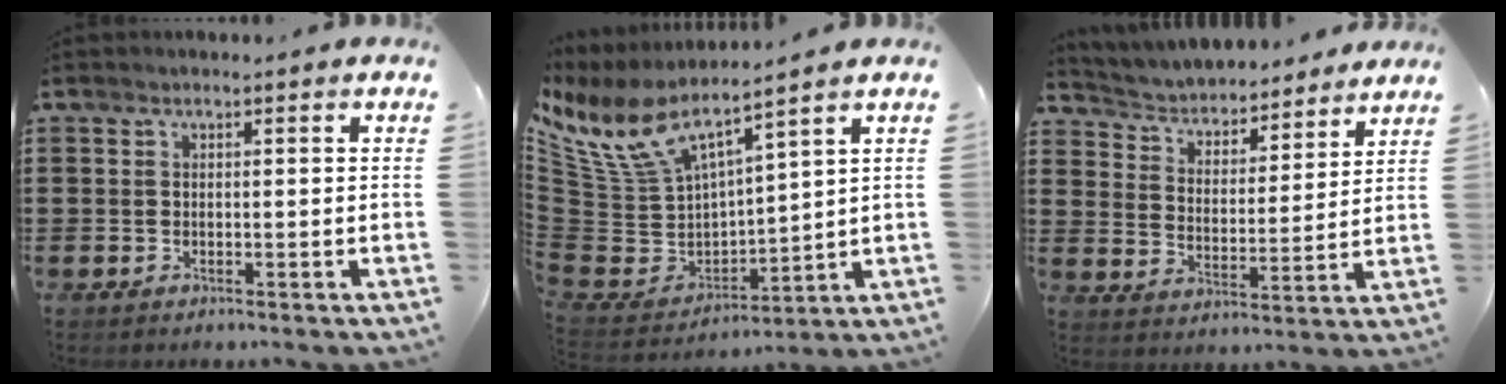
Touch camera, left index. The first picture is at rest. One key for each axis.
{"total": 9.1, "fx": 6.7, "fy": 3.7, "fz": 4.9, "tx": -0.142, "ty": -0.043, "tz": 0.118}
{"total": 4.1, "fx": 4.1, "fy": 0.7, "fz": 0.0, "tx": -0.026, "ty": -0.033, "tz": 0.063}